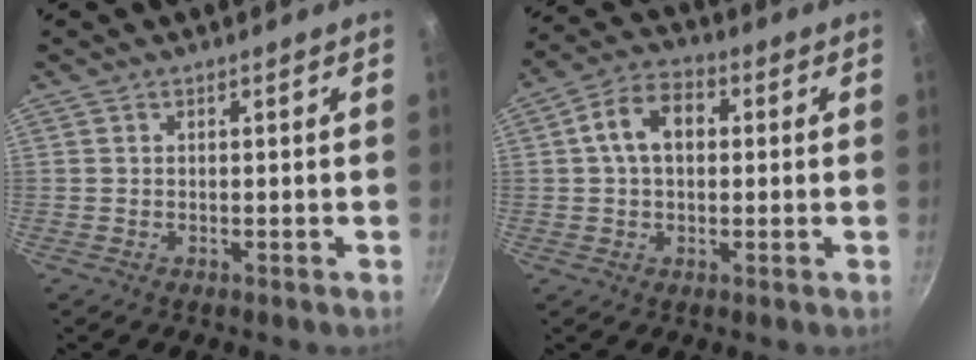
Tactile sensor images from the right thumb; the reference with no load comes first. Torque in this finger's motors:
{"motor_torque": [0.47, 2.21, 1.14, -0.12, 0.06]}